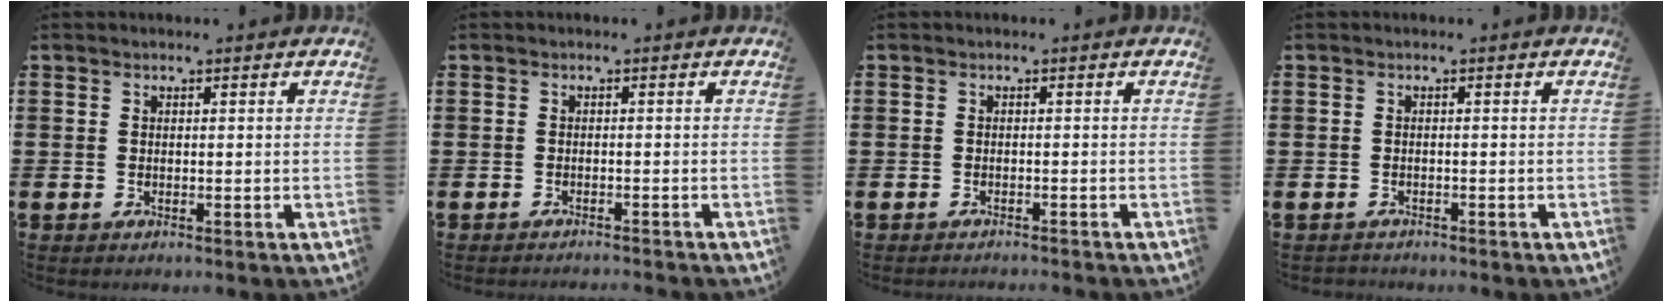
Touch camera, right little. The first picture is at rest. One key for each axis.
{"total": 0.8, "fx": -0.7, "fy": -0.2, "fz": 0.0, "tx": 0.001, "ty": 0.001, "tz": -0.016}
{"total": 0.6, "fx": -0.6, "fy": -0.1, "fz": 0.0, "tx": 0.000, "ty": -0.001, "tz": -0.013}
{"total": 0.6, "fx": -0.6, "fy": 0.1, "fz": 0.0, "tx": -0.002, "ty": -0.001, "tz": -0.012}